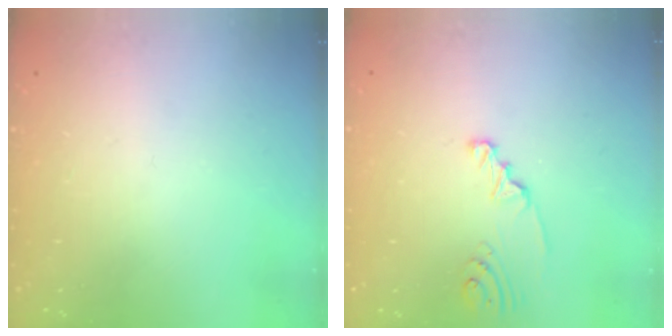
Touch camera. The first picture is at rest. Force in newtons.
{"total": 2.3, "press": 2.3, "slide": 0.2}